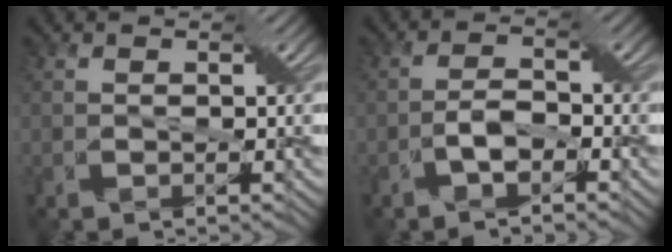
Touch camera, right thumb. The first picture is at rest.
{"total": 2.6, "force": [-1.7, 0.6, 1.9], "torque": [-0.044, 0.008, -0.034]}